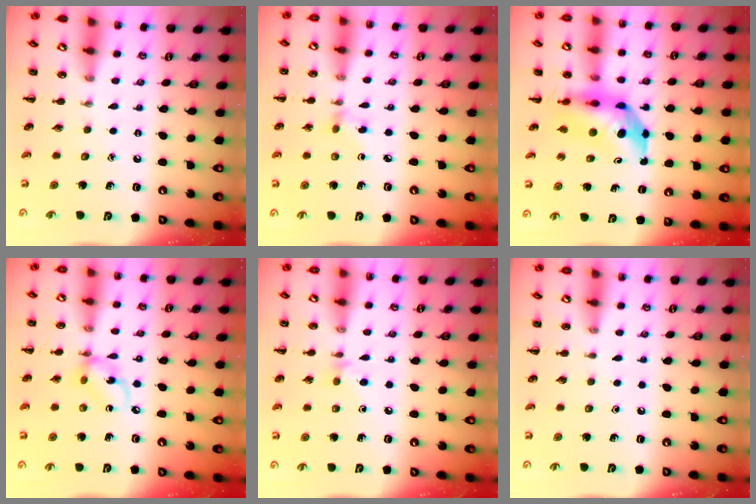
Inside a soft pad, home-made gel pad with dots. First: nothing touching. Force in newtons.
{"total": 4.1, "press": 3.9, "slide": 1.3}
{"total": 6.9, "press": 6.6, "slide": 1.9}
{"total": 7.1, "press": 6.9, "slide": 1.6}
{"total": 5.1, "press": 4.8, "slide": 1.7}
{"total": 0.0}